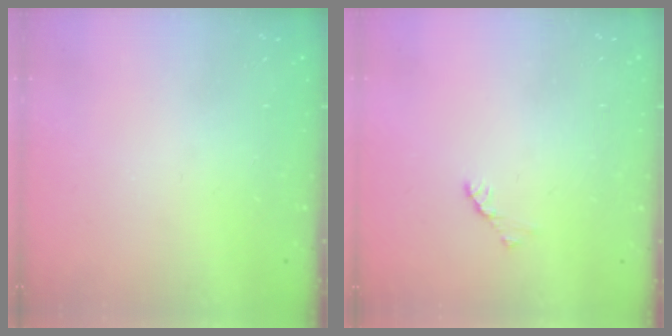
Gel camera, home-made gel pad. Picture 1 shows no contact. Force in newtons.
{"total": 1.7, "press": 1.6, "slide": 0.4}